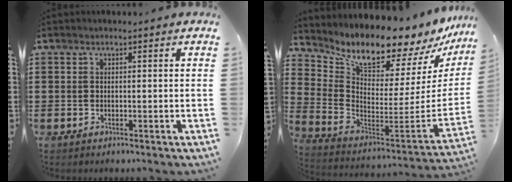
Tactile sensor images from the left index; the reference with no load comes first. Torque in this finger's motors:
{"motor_torque": [1.66, -0.48, 1.05, 0.21]}